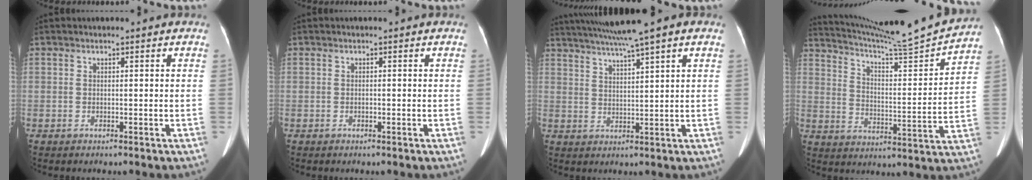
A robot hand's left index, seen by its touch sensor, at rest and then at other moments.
{"total": 0.0}
{"total": 11.4, "force": [8.7, -0.5, 7.3], "torque": [-0.129, 0.033, 0.129]}
{"total": 18.1, "force": [17.2, -2.0, 5.1], "torque": [-0.098, -0.051, 0.250]}